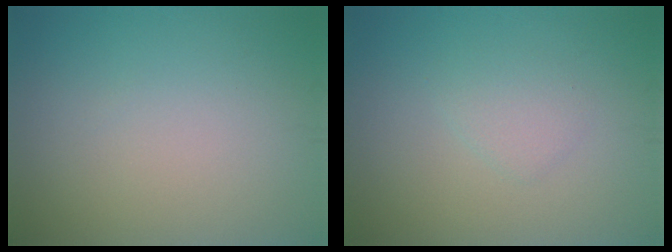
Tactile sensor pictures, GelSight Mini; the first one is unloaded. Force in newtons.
{"total": 1.4, "press": 1.4, "slide": 0.1}